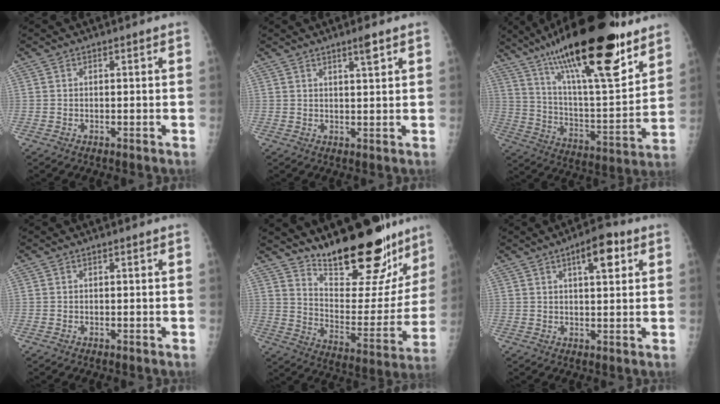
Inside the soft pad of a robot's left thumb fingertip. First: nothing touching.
{"total": 2.8, "force": [1.8, 0.2, 2.1], "torque": [-0.032, -0.013, 0.030]}
{"total": 29.2, "force": [19.2, 7.7, 20.7], "torque": [-0.321, -0.059, 0.319]}
{"total": 0.0}
{"total": 24.4, "force": [19.6, 7.7, 12.2], "torque": [-0.137, -0.125, 0.287]}
{"total": 6.9, "force": [3.1, 2.5, 5.6], "torque": [-0.068, -0.005, 0.040]}